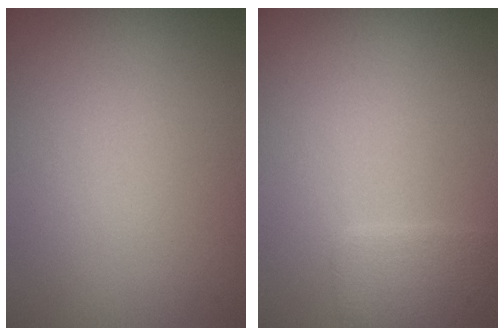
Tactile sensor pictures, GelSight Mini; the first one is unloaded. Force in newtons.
{"total": 1.9, "press": 1.9, "slide": 0.1}